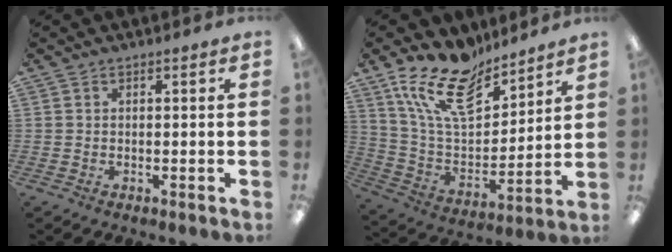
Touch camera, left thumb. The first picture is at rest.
{"total": 17.7, "force": [12.6, 7.9, 9.7], "torque": [-0.192, -0.071, 0.231]}